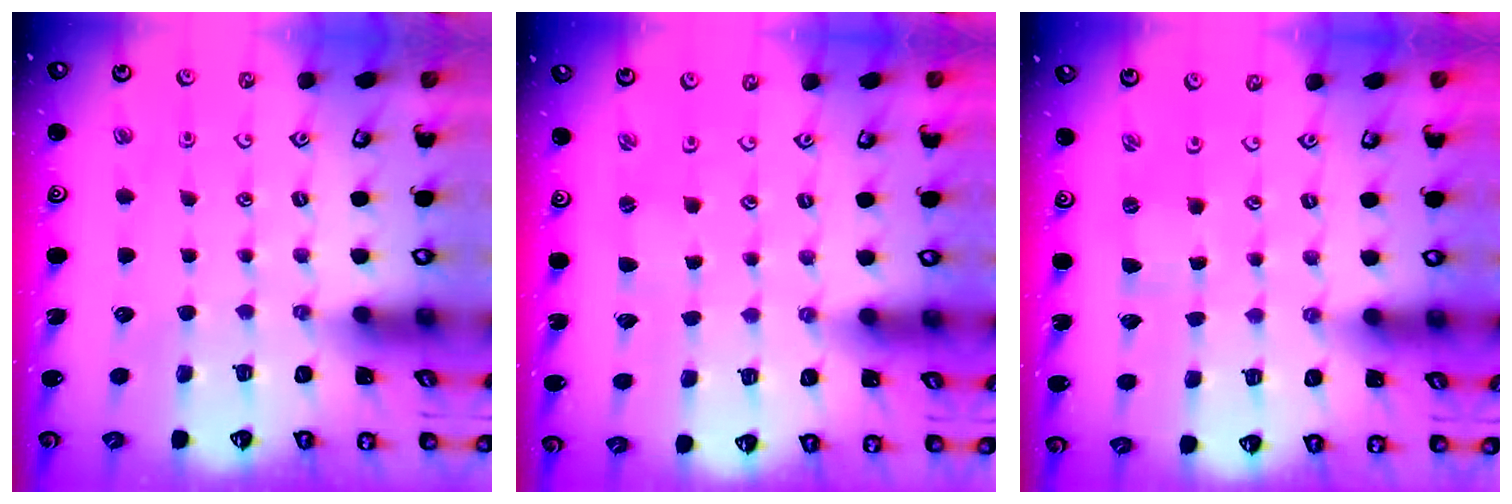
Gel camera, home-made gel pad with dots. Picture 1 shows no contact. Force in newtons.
{"total": 0.0}
{"total": 0.0}